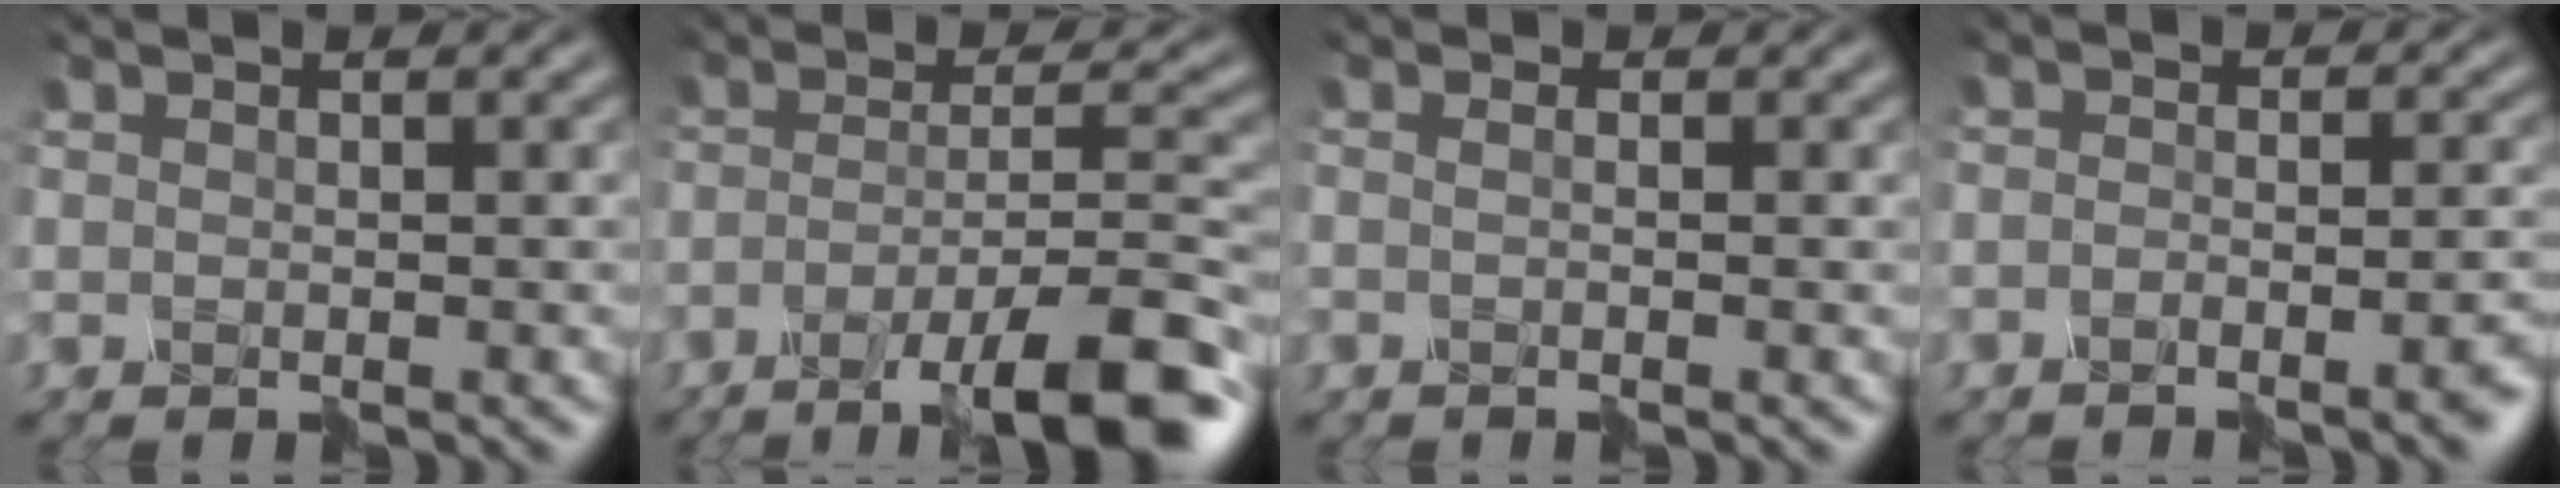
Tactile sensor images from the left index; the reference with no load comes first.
{"total": 9.6, "force": [-6.6, 1.1, 6.9], "torque": [-0.106, 0.008, -0.110]}
{"total": 0.8, "force": [-0.3, -0.7, -0.1], "torque": [0.010, 0.007, -0.009]}
{"total": 4.1, "force": [-3.7, 0.4, 1.7], "torque": [-0.020, -0.001, -0.053]}